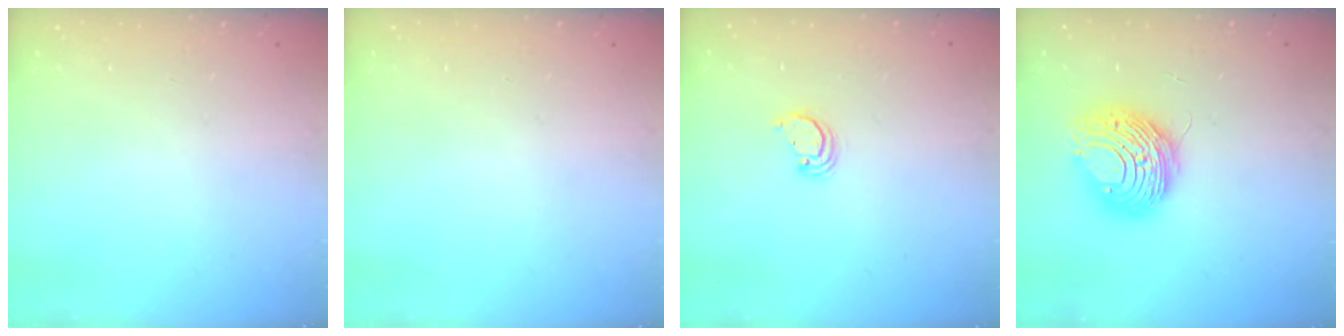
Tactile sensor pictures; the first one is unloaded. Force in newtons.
{"total": 0.0}
{"total": 2.9, "press": 2.9, "slide": 0.1}
{"total": 10.5, "press": 10.5, "slide": 1.3}